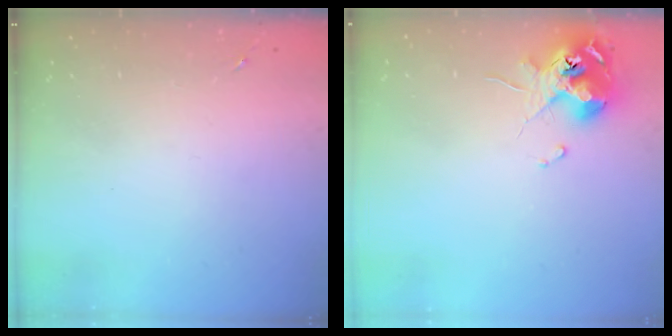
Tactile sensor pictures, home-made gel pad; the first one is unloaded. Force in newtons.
{"total": 11.8, "press": 11.7, "slide": 1.1}